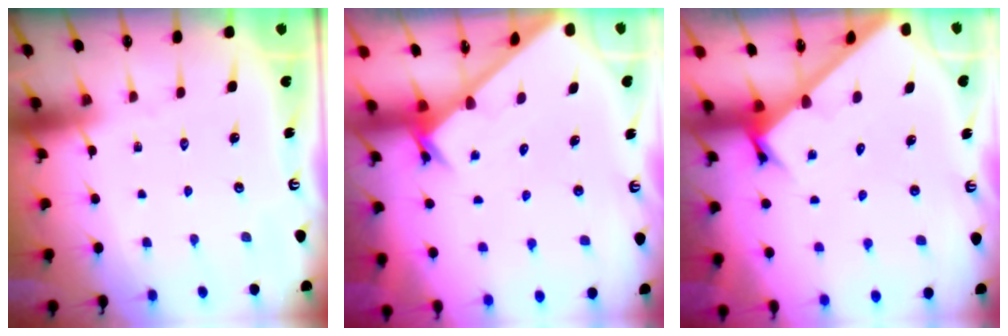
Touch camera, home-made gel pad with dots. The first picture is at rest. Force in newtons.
{"total": 2.4, "press": 2.4, "slide": 0.2}
{"total": 2.5, "press": 2.5, "slide": 0.2}